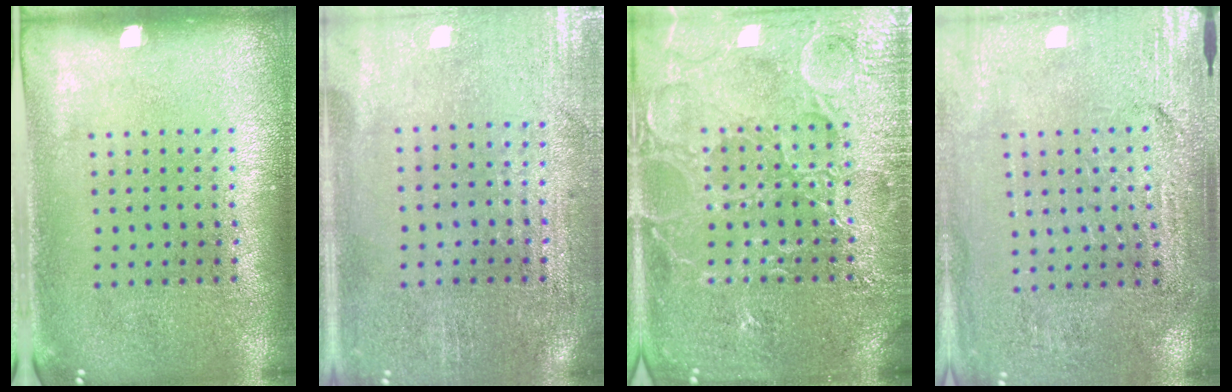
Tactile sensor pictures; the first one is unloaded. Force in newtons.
{"total": 0.6, "press": 0.5, "slide": 0.4}
{"total": 6.5, "press": 6.4, "slide": 0.9}
{"total": 3.1, "press": 3.0, "slide": 0.3}